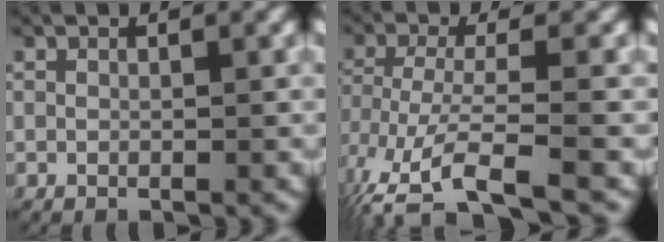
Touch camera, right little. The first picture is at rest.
{"total": 7.6, "force": [-4.8, 2.9, 5.0], "torque": [-0.123, -0.038, -0.057]}